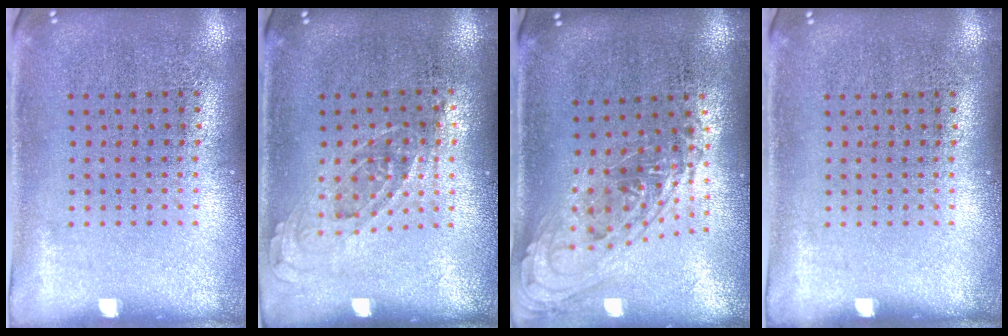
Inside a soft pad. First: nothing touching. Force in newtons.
{"total": 0.7, "press": 0.7, "slide": 0.3}
{"total": 1.1, "press": 1.0, "slide": 0.4}
{"total": 0.0}